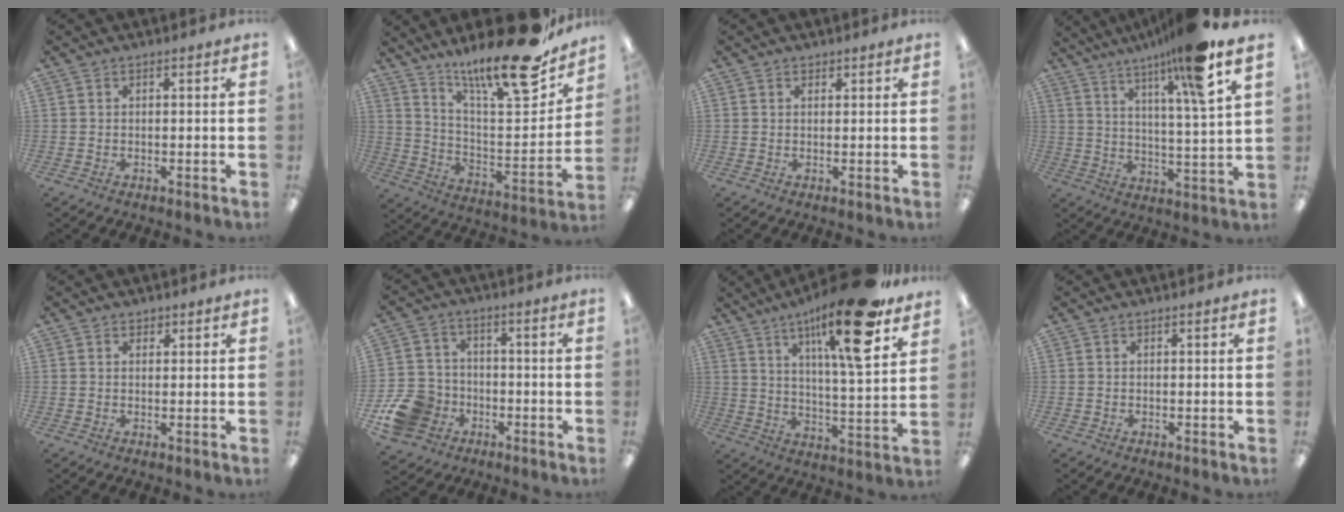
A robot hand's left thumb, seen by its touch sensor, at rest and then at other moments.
{"total": 21.6, "force": [17.1, 3.5, 12.7], "torque": [-0.200, -0.127, 0.273]}
{"total": 0.8, "force": [0.6, 0.4, 0.2], "torque": [-0.005, 0.001, 0.012]}
{"total": 13.7, "force": [9.9, 0.0, 9.5], "torque": [-0.162, -0.050, 0.149]}
{"total": 1.3, "force": [1.0, 0.8, 0.2], "torque": [0.003, -0.003, 0.016]}
{"total": 11.8, "force": [-4.9, 9.7, 4.6], "torque": [-0.088, 0.037, -0.082]}
{"total": 18.9, "force": [12.1, 3.2, 14.2], "torque": [-0.222, -0.064, 0.180]}
{"total": 0.0}